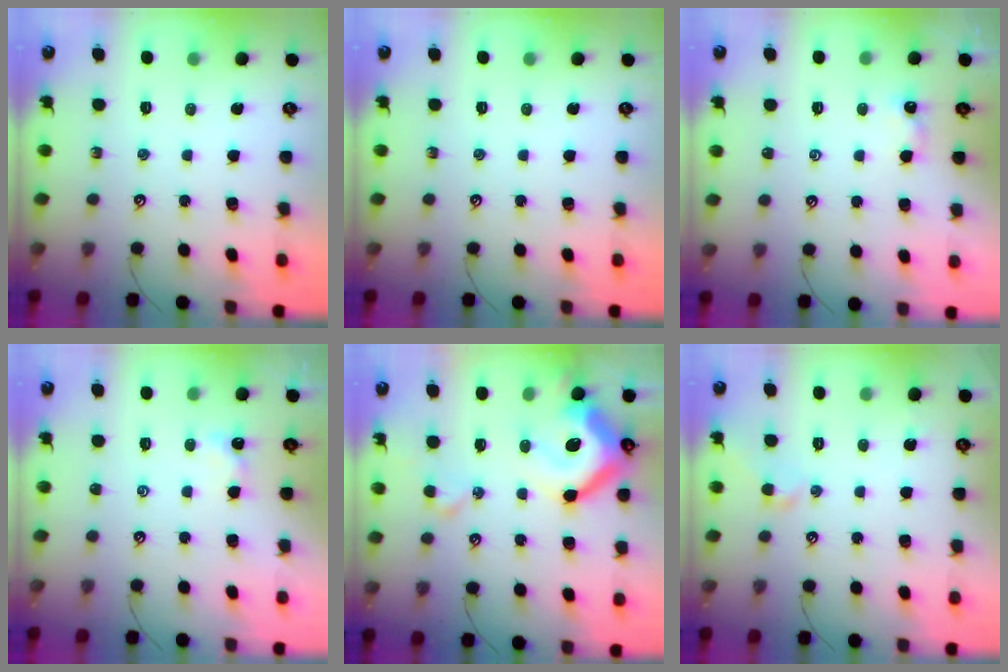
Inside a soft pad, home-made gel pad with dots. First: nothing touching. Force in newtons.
{"total": 0.0}
{"total": 1.0, "press": 0.9, "slide": 0.4}
{"total": 0.5, "press": 0.4, "slide": 0.3}
{"total": 18.1, "press": 17.9, "slide": 2.6}
{"total": 2.9, "press": 2.9, "slide": 0.7}